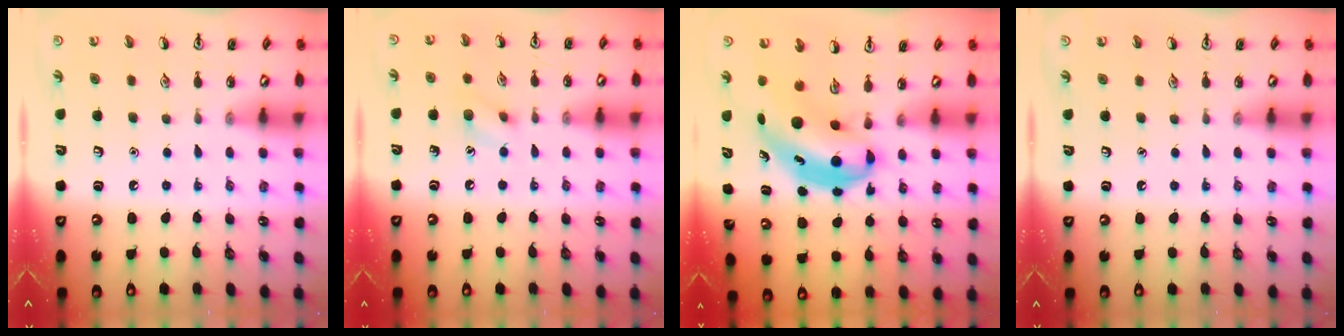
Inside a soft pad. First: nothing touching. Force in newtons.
{"total": 7.5, "press": 7.3, "slide": 1.4}
{"total": 6.3, "press": 6.1, "slide": 1.7}
{"total": 0.0}